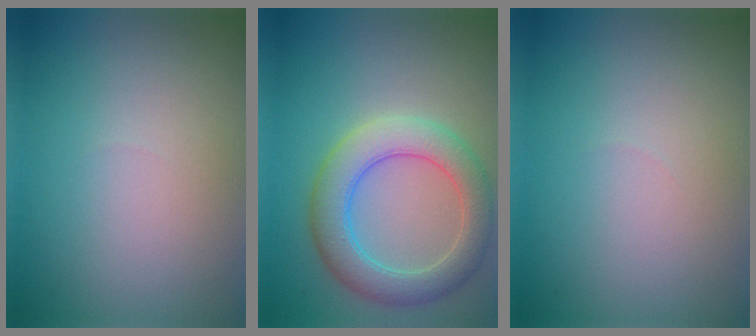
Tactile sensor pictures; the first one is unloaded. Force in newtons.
{"total": 5.4, "press": 5.4, "slide": 0.3}
{"total": 0.0}